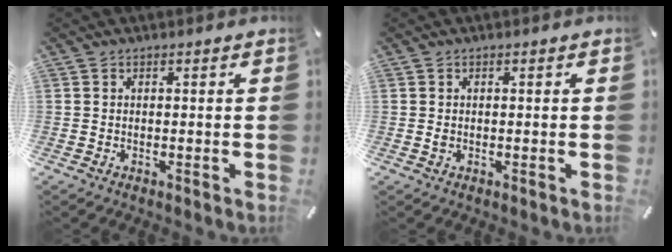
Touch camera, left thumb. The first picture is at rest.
{"total": 0.8, "force": [0.0, 0.6, 0.5], "torque": [-0.012, 0.001, -0.001]}